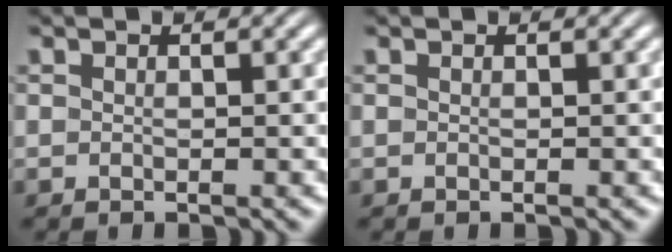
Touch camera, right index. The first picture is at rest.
{"total": 0.0}